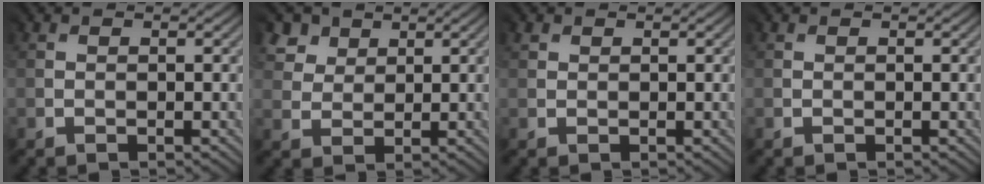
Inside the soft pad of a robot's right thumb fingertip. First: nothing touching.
{"total": 3.9, "force": [3.1, 2.3, -0.5], "torque": [-0.015, -0.005, 0.065]}
{"total": 1.3, "force": [1.0, 0.8, 0.0], "torque": [-0.002, -0.002, 0.017]}
{"total": 0.0}